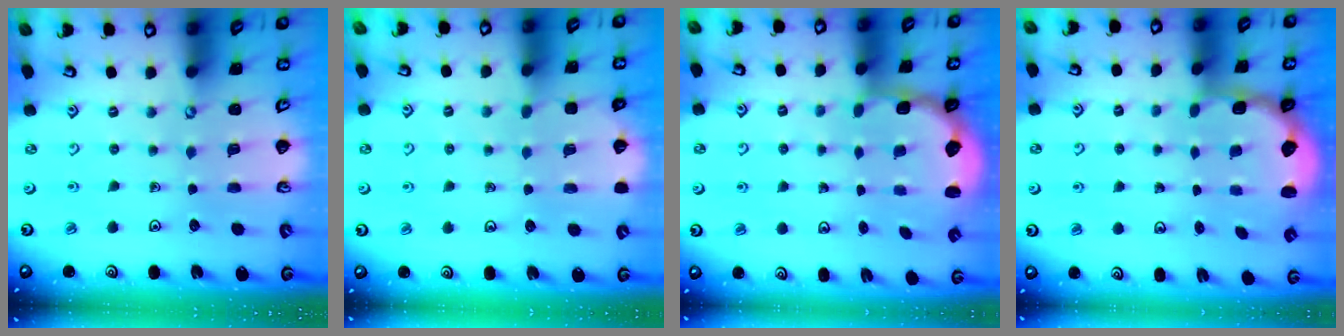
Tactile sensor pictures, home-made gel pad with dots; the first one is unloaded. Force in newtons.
{"total": 2.5, "press": 2.5, "slide": 0.3}
{"total": 2.7, "press": 2.0, "slide": 1.9}
{"total": 2.7, "press": 2.0, "slide": 1.9}